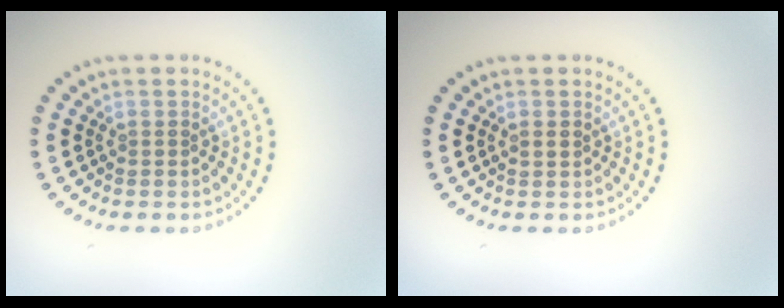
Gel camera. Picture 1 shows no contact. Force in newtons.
{"total": 1.0, "press": 1.0, "slide": 0.1}